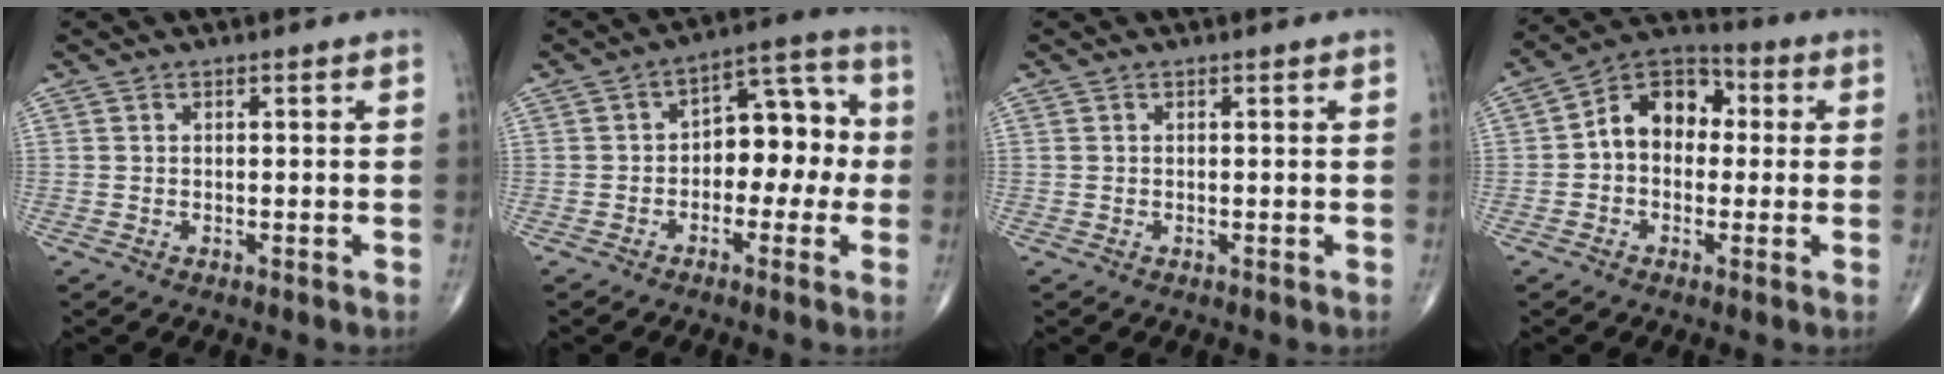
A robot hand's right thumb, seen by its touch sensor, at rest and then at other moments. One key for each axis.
{"total": 10.8, "fx": -1.0, "fy": 6.7, "fz": 8.3, "tx": -0.071, "ty": 0.044, "tz": -0.027}
{"total": 0.0}
{"total": 10.9, "fx": 0.6, "fy": 7.9, "fz": 7.5, "tx": -0.090, "ty": 0.036, "tz": -0.008}